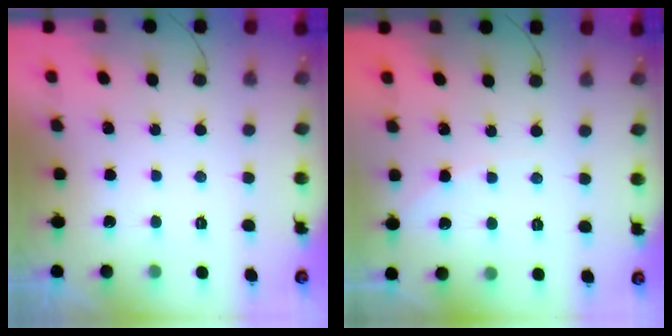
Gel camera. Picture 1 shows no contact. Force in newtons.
{"total": 2.5, "press": 2.4, "slide": 0.5}